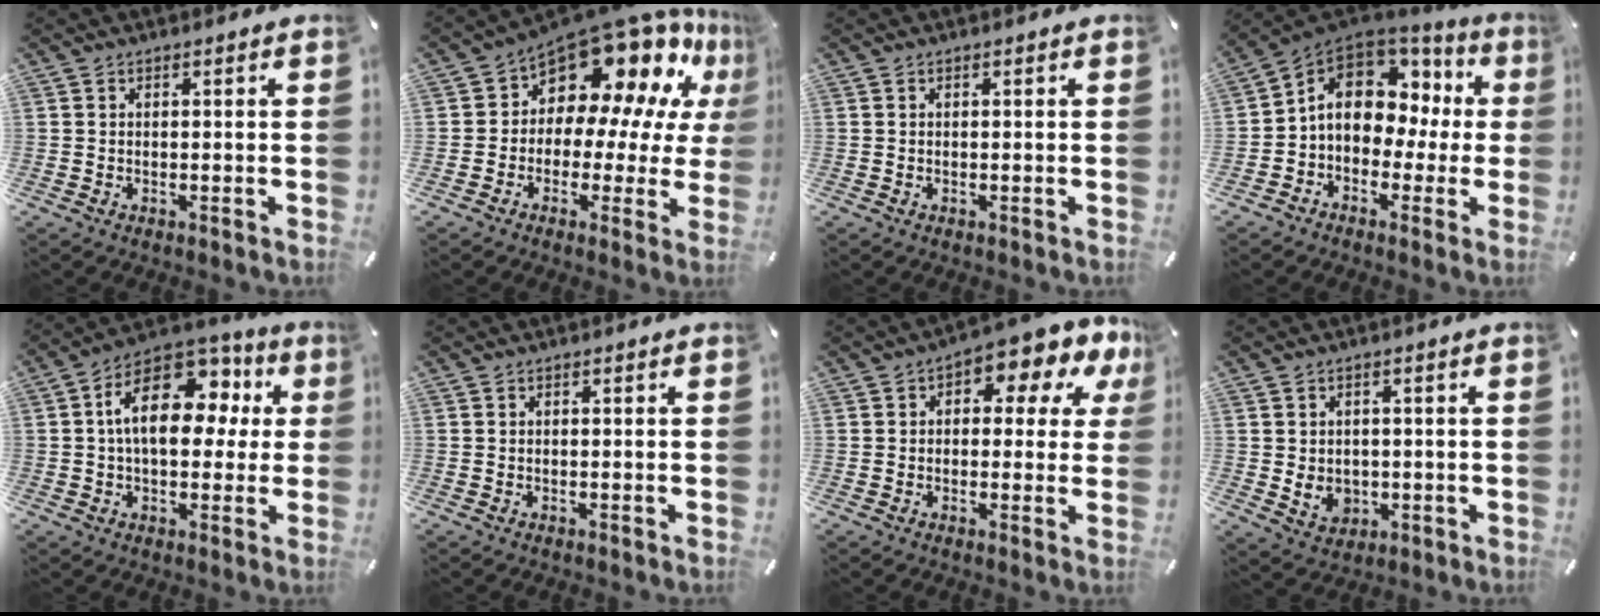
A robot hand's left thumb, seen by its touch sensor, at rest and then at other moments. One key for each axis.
{"total": 14.6, "fx": 10.2, "fy": 8.1, "fz": 6.7, "tx": -0.112, "ty": -0.096, "tz": 0.177}
{"total": 0.0}
{"total": 10.9, "fx": 2.2, "fy": 8.6, "fz": 6.3, "tx": -0.109, "ty": -0.005, "tz": 0.044}
{"total": 17.2, "fx": 4.3, "fy": 10.9, "fz": 12.5, "tx": -0.192, "ty": -0.011, "tz": 0.076}
{"total": 0.0}
{"total": 9.1, "fx": 4.8, "fy": 4.4, "fz": 6.4, "tx": -0.087, "ty": -0.033, "tz": 0.078}
{"total": 5.3, "fx": -0.5, "fy": 4.6, "fz": 2.5, "tx": -0.042, "ty": -0.001, "tz": -0.008}